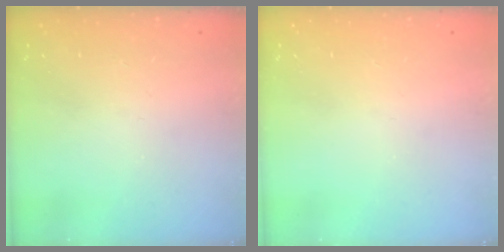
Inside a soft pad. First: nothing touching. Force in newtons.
{"total": 0.0}